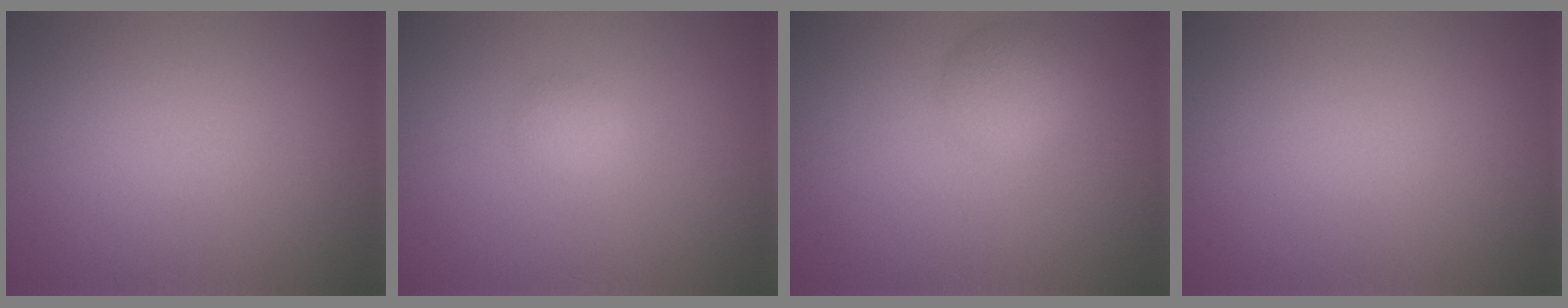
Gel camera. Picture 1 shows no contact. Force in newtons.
{"total": 1.1, "press": 1.1, "slide": 0.1}
{"total": 2.7, "press": 2.7, "slide": 0.2}
{"total": 0.0}